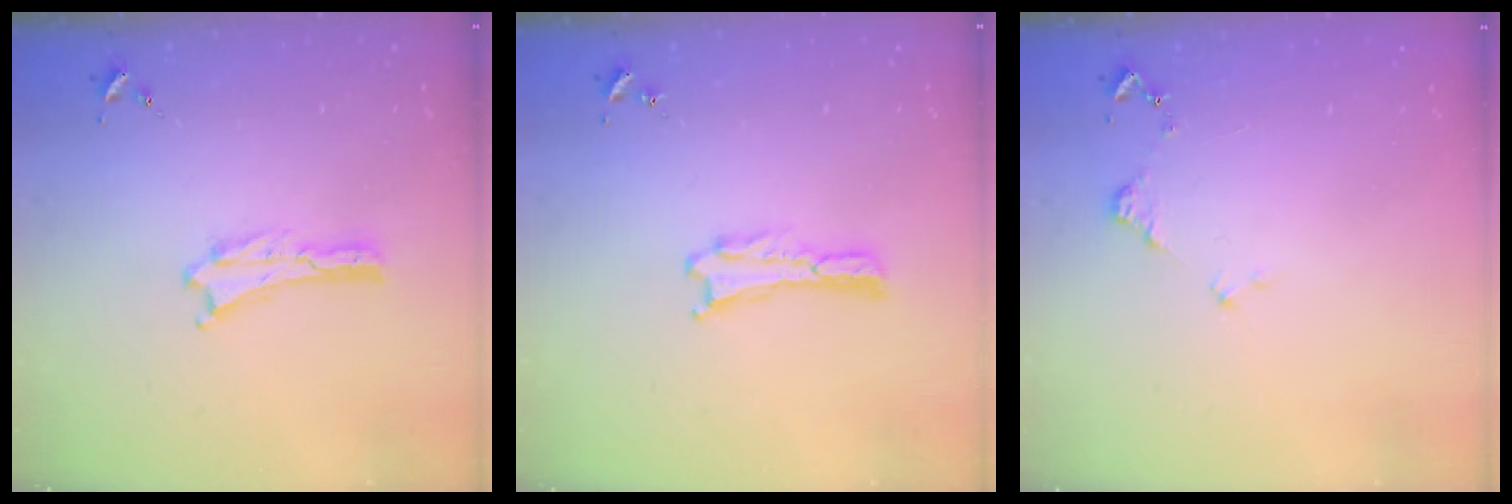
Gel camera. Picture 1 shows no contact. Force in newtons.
{"total": 0.0}
{"total": 1.2, "press": 1.2, "slide": 0.2}